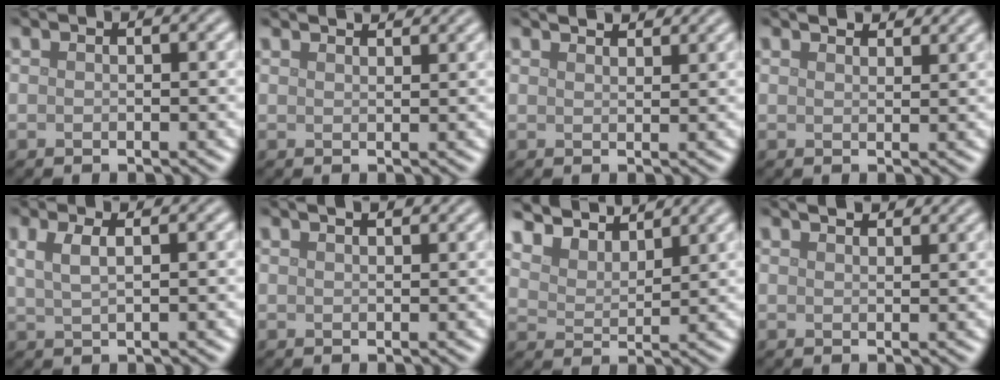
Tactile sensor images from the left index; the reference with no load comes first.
{"total": 3.2, "force": [2.8, 0.8, 1.2], "torque": [-0.005, 0.011, 0.017]}
{"total": 2.7, "force": [2.5, 0.5, 0.9], "torque": [-0.007, 0.000, 0.032]}
{"total": 2.6, "force": [2.4, 0.6, 0.8], "torque": [-0.015, 0.003, 0.032]}
{"total": 2.1, "force": [0.8, 0.8, 1.8], "torque": [-0.032, 0.001, 0.016]}
{"total": 2.0, "force": [1.5, 0.6, 1.1], "torque": [-0.005, -0.001, 0.008]}
{"total": 6.7, "force": [6.2, 1.6, 1.9], "torque": [-0.058, -0.003, 0.112]}
{"total": 2.1, "force": [1.9, 0.5, 0.7], "torque": [-0.011, 0.000, 0.027]}